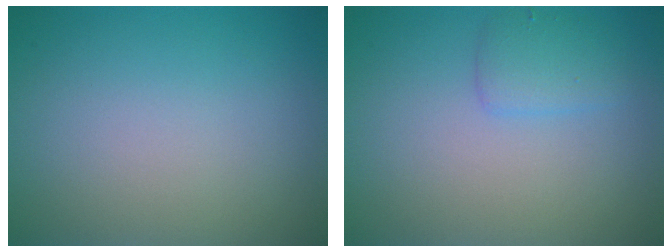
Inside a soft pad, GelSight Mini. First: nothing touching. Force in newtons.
{"total": 1.8, "press": 1.8, "slide": 0.2}